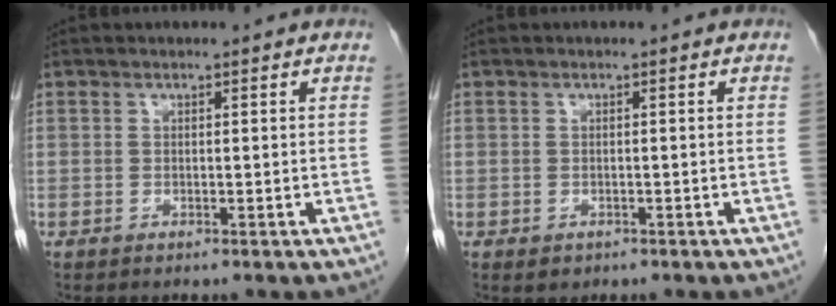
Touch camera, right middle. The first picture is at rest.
{"total": 1.1, "force": [-0.5, 0.8, 0.4], "torque": [-0.011, 0.000, -0.001]}